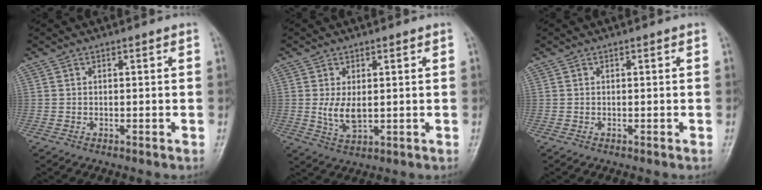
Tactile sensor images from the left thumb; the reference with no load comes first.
{"total": 4.9, "force": [0.4, 2.7, 4.1], "torque": [-0.077, -0.014, 0.014]}
{"total": 0.0}